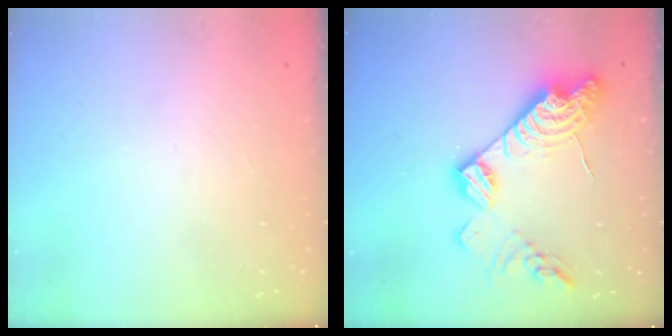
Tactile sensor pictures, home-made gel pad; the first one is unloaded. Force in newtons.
{"total": 18.8, "press": 18.8, "slide": 1.4}